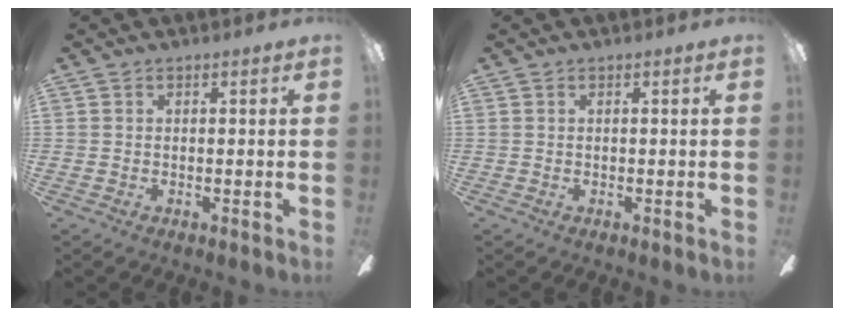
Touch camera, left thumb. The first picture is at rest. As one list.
[{"total": 0.0}]